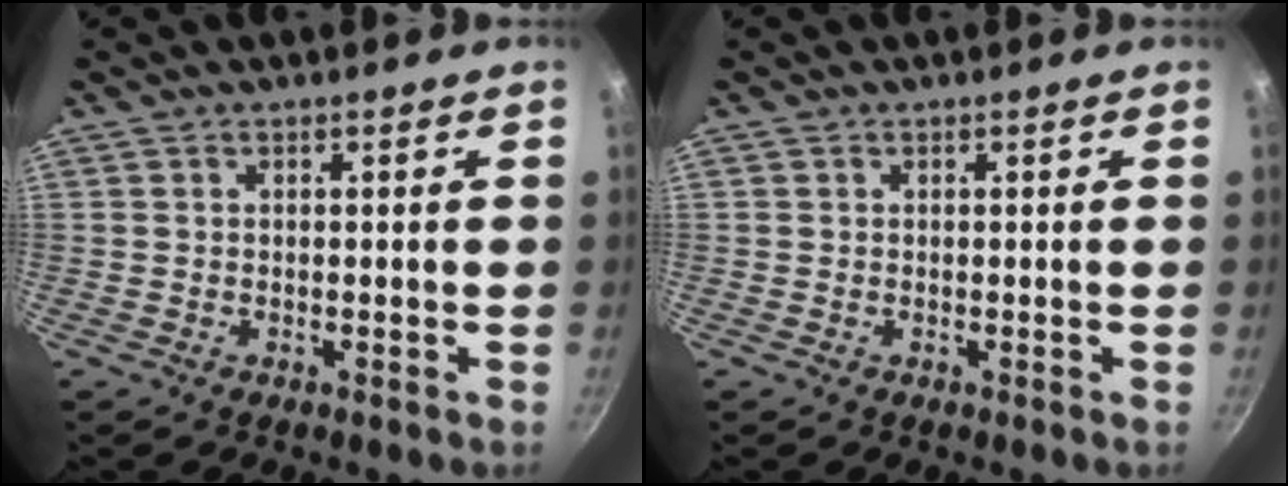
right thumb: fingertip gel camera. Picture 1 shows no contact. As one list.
[{"total": 0.0}]